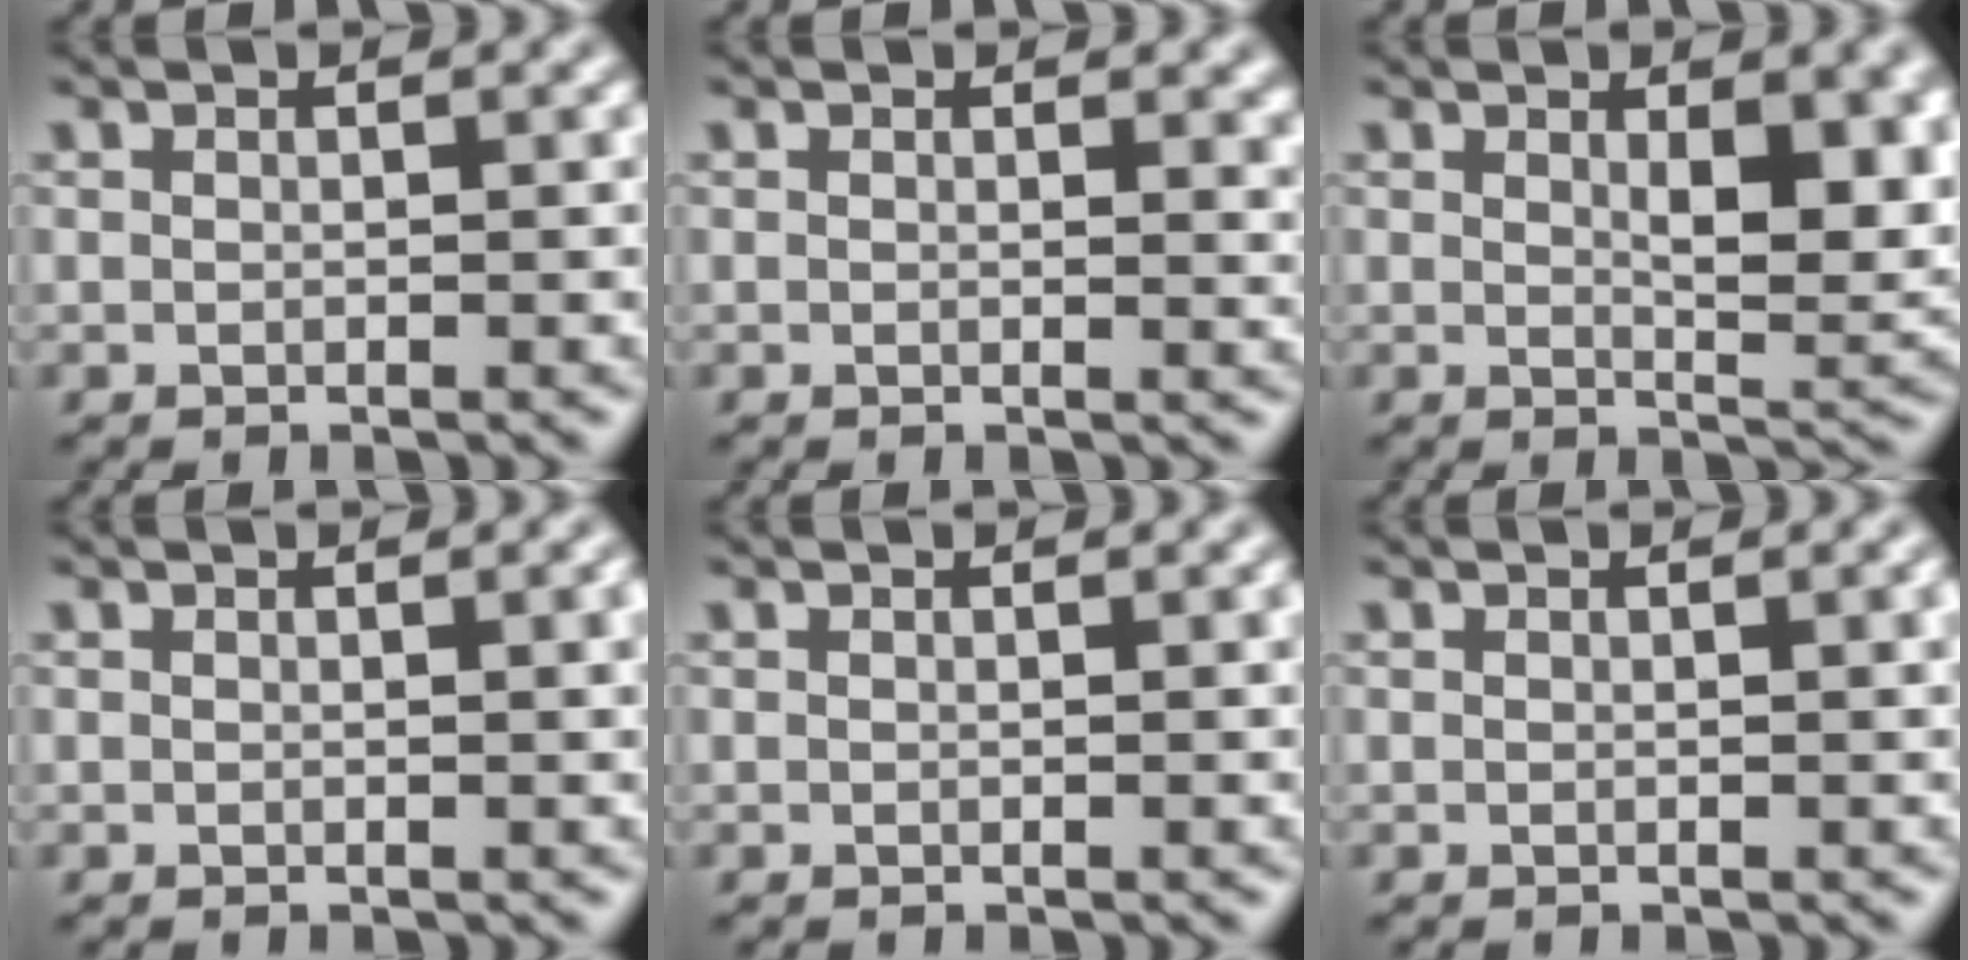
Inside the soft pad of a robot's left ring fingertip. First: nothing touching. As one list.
[{"total": 1.4, "force": [0.6, 0.7, 1.1], "torque": [-0.009, -0.003, 0.009]}, {"total": 5.7, "force": [1.5, 2.2, 5.1], "torque": [-0.067, -0.006, 0.031]}, {"total": 1.7, "force": [0.4, 0.5, 1.6], "torque": [-0.016, 0.004, 0.004]}, {"total": 0.7, "force": [0.3, 0.1, 0.6], "torque": [-0.007, 0.002, 0.004]}, {"total": 1.3, "force": [0.4, 0.3, 1.2], "torque": [-0.014, 0.003, 0.004]}]